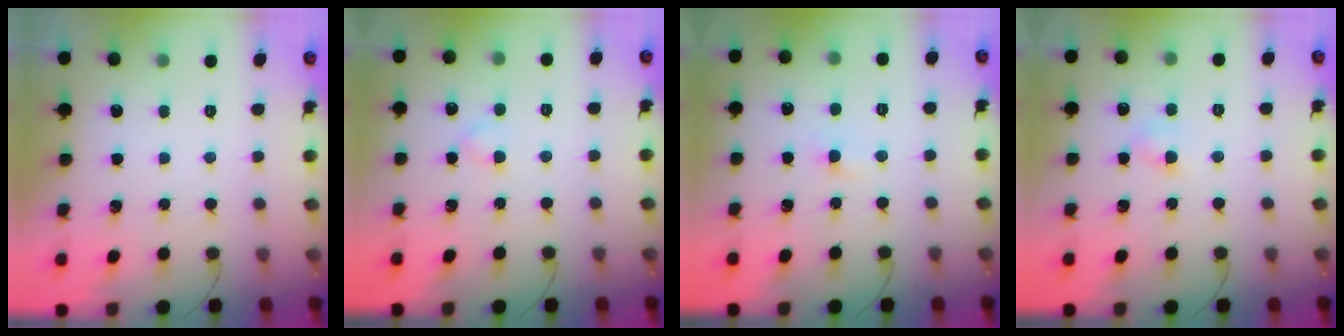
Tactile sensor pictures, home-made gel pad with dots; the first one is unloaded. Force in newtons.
{"total": 2.0, "press": 1.8, "slide": 0.9}
{"total": 1.7, "press": 1.5, "slide": 0.8}
{"total": 3.6, "press": 3.4, "slide": 1.1}